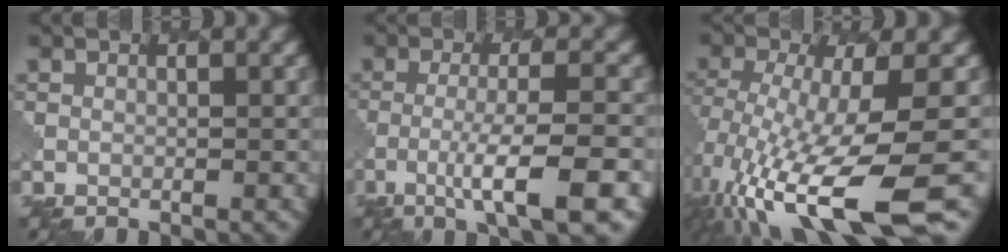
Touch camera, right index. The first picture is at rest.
{"total": 6.8, "force": [-2.9, 0.9, 6.1], "torque": [-0.097, 0.002, -0.055]}
{"total": 11.4, "force": [-4.2, 3.0, 10.2], "torque": [-0.206, -0.028, -0.063]}